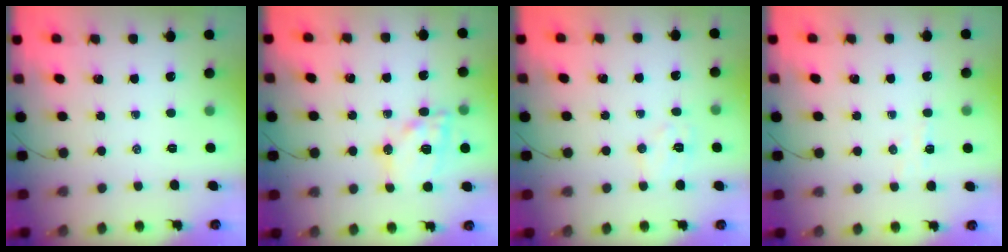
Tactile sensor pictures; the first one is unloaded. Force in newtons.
{"total": 15.5, "press": 15.2, "slide": 3.0}
{"total": 5.6, "press": 5.5, "slide": 0.8}
{"total": 3.9, "press": 3.8, "slide": 1.0}